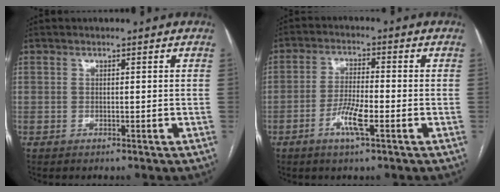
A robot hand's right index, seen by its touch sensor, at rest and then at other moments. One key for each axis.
{"total": 5.8, "fx": -2.5, "fy": 0.8, "fz": 5.2, "tx": -0.102, "ty": -0.004, "tz": -0.048}